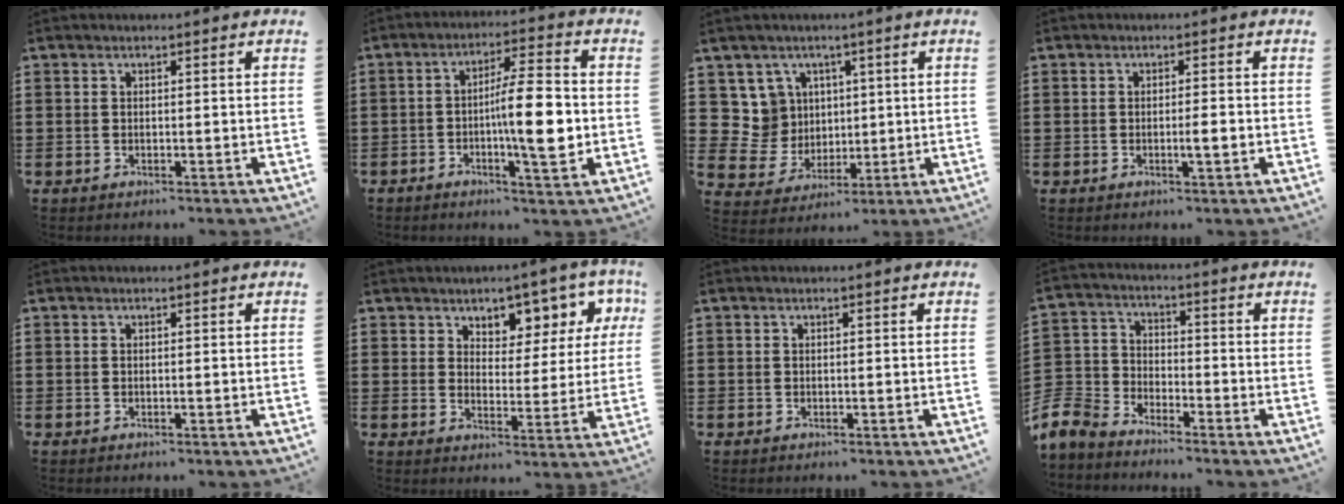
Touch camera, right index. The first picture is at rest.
{"total": 9.7, "force": [-0.9, 1.8, 9.5], "torque": [-0.138, -0.008, -0.019]}
{"total": 8.0, "force": [3.1, 7.3, 1.2], "torque": [-0.080, -0.001, 0.064]}
{"total": 2.2, "force": [-0.6, 0.1, 2.1], "torque": [-0.034, -0.004, -0.012]}
{"total": 0.0}
{"total": 5.2, "force": [4.2, 3.0, 0.8], "torque": [-0.033, -0.031, 0.068]}
{"total": 0.0}
{"total": 6.7, "force": [-6.3, 1.8, 1.1], "torque": [-0.057, -0.002, -0.136]}